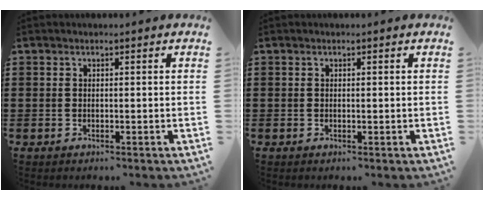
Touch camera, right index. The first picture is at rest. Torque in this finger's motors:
{"motor_torque": [1.00, 1.13, 0.00, 0.00]}